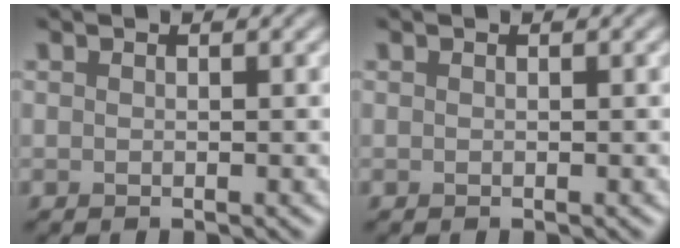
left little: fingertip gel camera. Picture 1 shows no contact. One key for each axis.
{"total": 0.0}